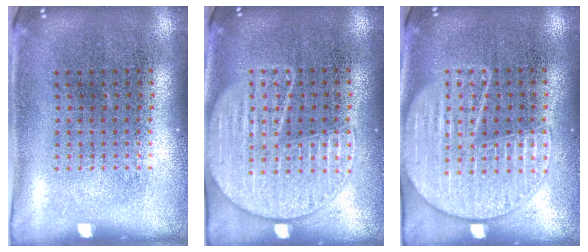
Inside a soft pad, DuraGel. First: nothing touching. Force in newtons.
{"total": 1.6, "press": 1.6, "slide": 0.1}
{"total": 1.6, "press": 1.6, "slide": 0.1}